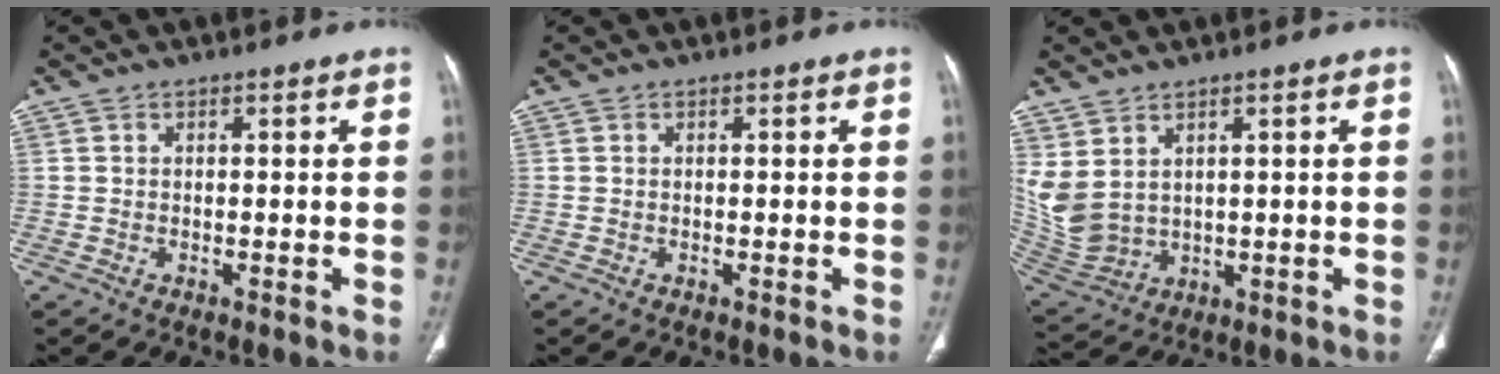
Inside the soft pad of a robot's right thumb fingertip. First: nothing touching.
{"total": 0.0}
{"total": 9.9, "force": [3.8, 6.3, 6.7], "torque": [-0.146, -0.016, 0.101]}